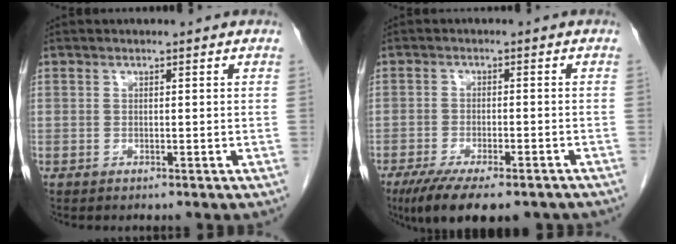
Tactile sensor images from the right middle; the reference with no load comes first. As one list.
[{"total": 13.3, "force": [-10.0, 3.9, 7.9], "torque": [-0.122, -0.014, -0.147]}]